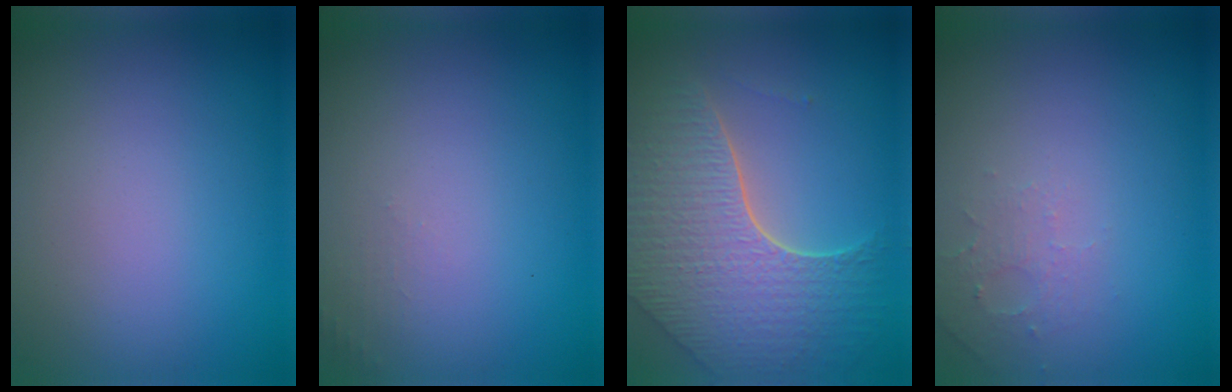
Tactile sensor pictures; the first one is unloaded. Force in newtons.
{"total": 0.7, "press": 0.6, "slide": 0.1}
{"total": 7.8, "press": 5.6, "slide": 5.4}
{"total": 1.6, "press": 1.5, "slide": 0.4}